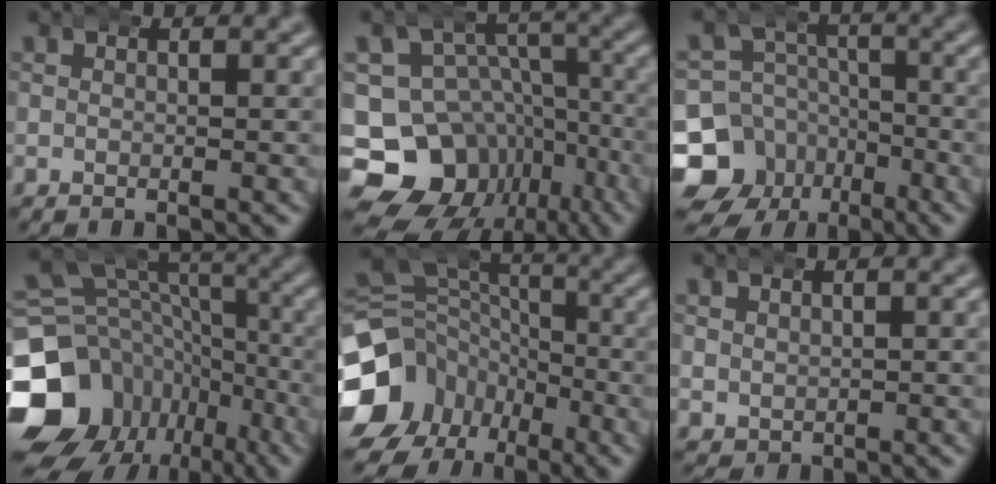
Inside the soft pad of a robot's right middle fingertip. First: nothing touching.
{"total": 21.3, "force": [-6.1, 18.4, 8.9], "torque": [-0.201, -0.110, -0.079]}
{"total": 13.9, "force": [-6.2, 11.8, 4.0], "torque": [-0.081, -0.069, -0.093]}
{"total": 16.4, "force": [-5.9, 13.2, 7.8], "torque": [-0.128, -0.051, -0.087]}
{"total": 12.8, "force": [-3.7, 11.1, 5.2], "torque": [-0.097, -0.047, -0.057]}
{"total": 1.1, "force": [0.4, 1.0, 0.3], "torque": [-0.004, -0.010, 0.021]}